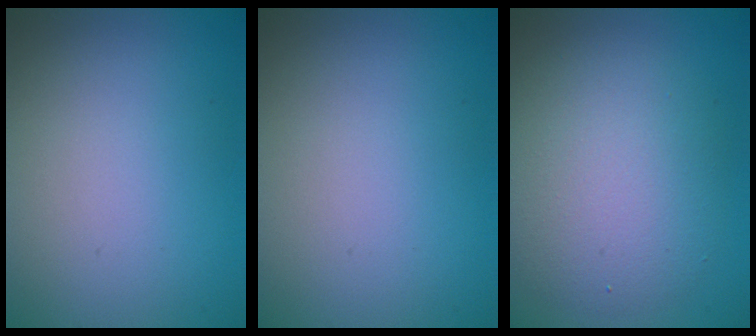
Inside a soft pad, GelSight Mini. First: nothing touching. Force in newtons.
{"total": 0.0}
{"total": 6.1, "press": 6.1, "slide": 0.4}